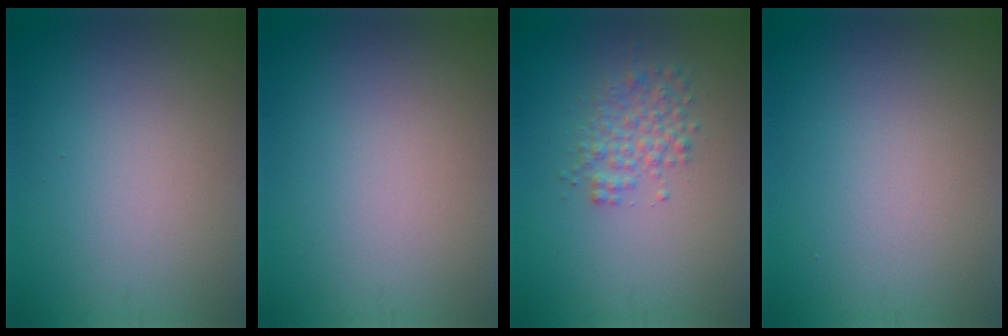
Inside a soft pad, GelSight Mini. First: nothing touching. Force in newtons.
{"total": 0.0}
{"total": 2.6, "press": 2.6, "slide": 0.1}
{"total": 0.0}